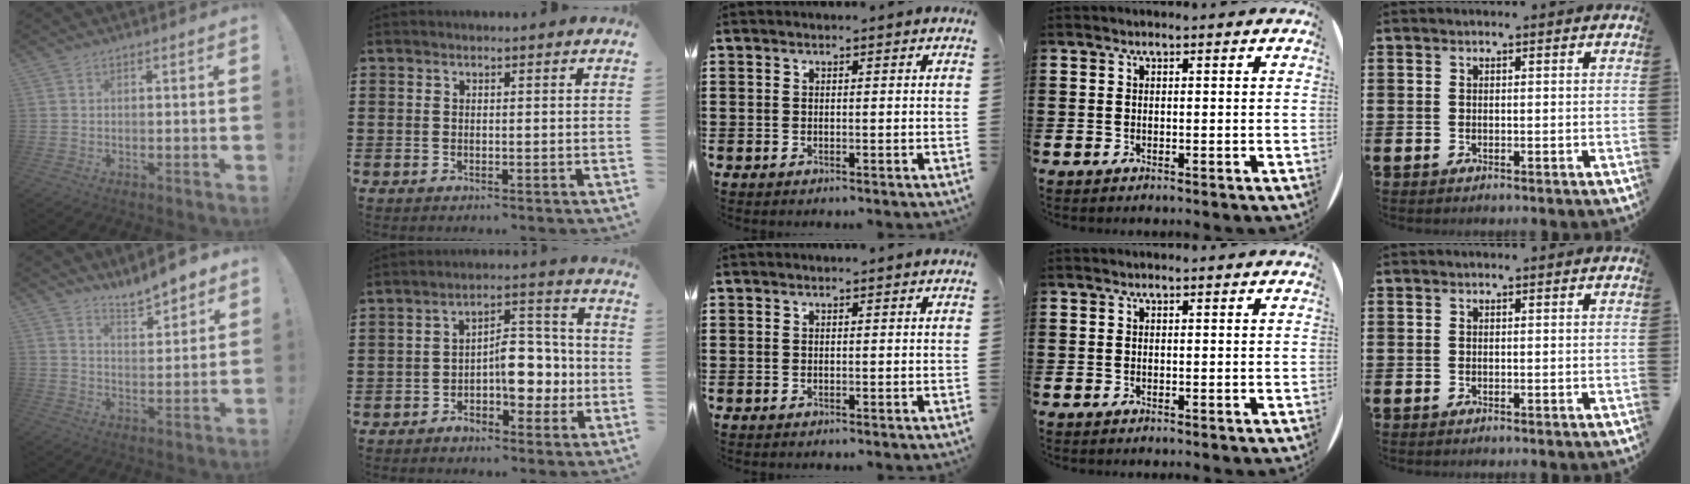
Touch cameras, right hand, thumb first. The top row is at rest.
{"thumb": {"total": 8.1, "force": [7.2, 1.6, 3.4], "torque": [-0.044, -0.056, 0.126]}, "index": {"total": 7.9, "force": [-1.5, 4.8, 6.0], "torque": [-0.075, 0.004, -0.031]}}